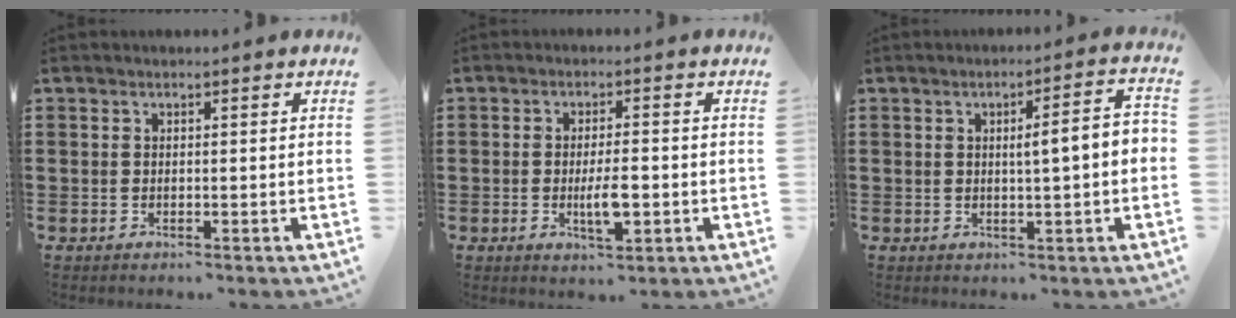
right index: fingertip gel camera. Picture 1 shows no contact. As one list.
[{"total": 5.0, "force": [-1.1, 1.6, 4.6], "torque": [-0.092, -0.001, -0.023]}, {"total": 3.9, "force": [0.0, 0.1, 3.9], "torque": [-0.070, 0.000, -0.004]}]